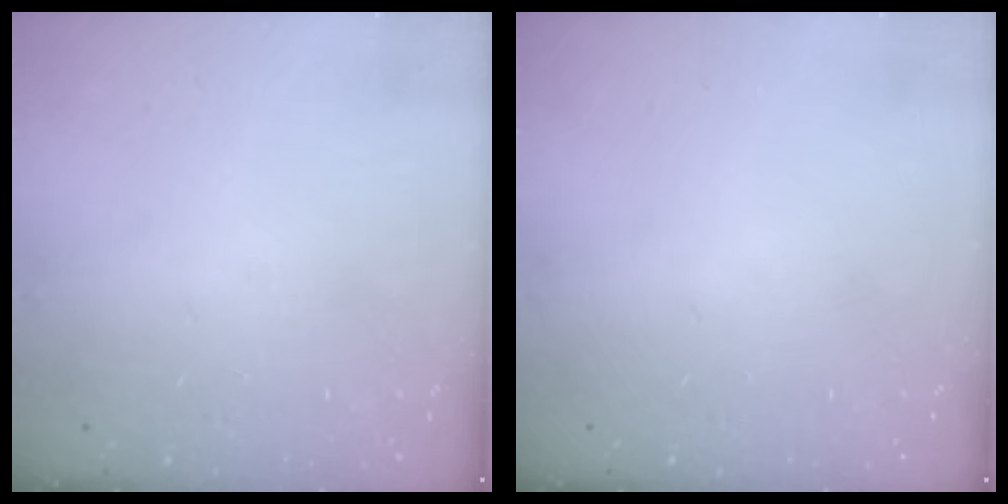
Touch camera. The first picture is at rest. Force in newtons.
{"total": 0.0}